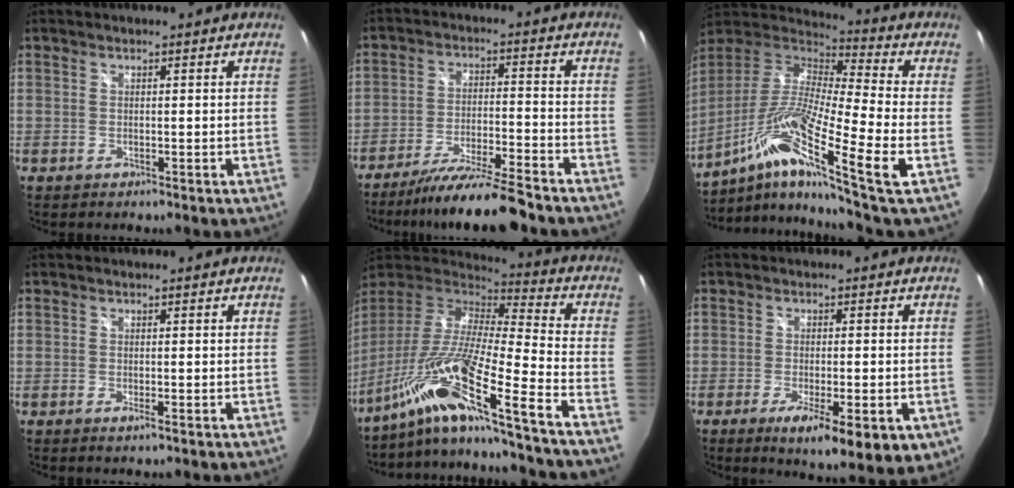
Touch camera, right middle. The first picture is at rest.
{"total": 11.7, "force": [-10.3, -0.4, 5.4], "torque": [-0.113, -0.015, -0.175]}
{"total": 19.7, "force": [-10.2, -0.4, 16.8], "torque": [-0.287, -0.049, -0.197]}
{"total": 1.2, "force": [-0.6, 0.0, 1.0], "torque": [-0.017, -0.004, -0.011]}
{"total": 22.6, "force": [-15.4, -0.9, 16.5], "torque": [-0.268, -0.061, -0.282]}
{"total": 10.9, "force": [-4.7, 2.8, 9.5], "torque": [-0.155, -0.037, -0.068]}